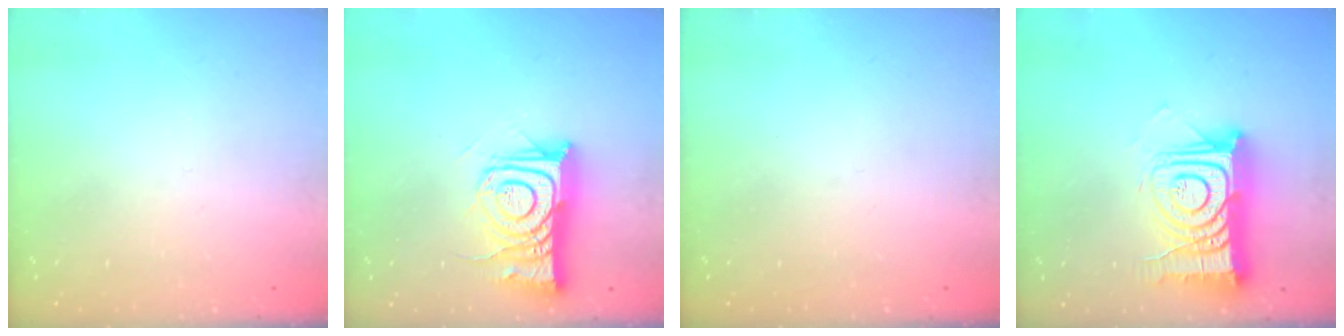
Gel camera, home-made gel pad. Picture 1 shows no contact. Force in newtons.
{"total": 11.6, "press": 11.5, "slide": 1.0}
{"total": 0.0}
{"total": 17.6, "press": 17.5, "slide": 1.5}